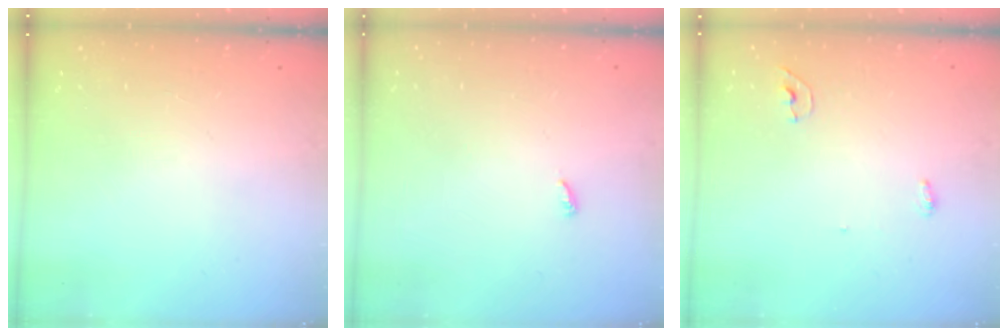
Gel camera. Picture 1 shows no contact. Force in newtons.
{"total": 2.5, "press": 2.5, "slide": 0.2}
{"total": 6.4, "press": 4.1, "slide": 4.9}